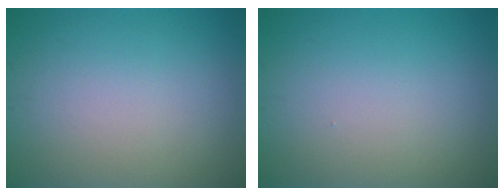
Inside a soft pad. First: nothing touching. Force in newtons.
{"total": 0.0}